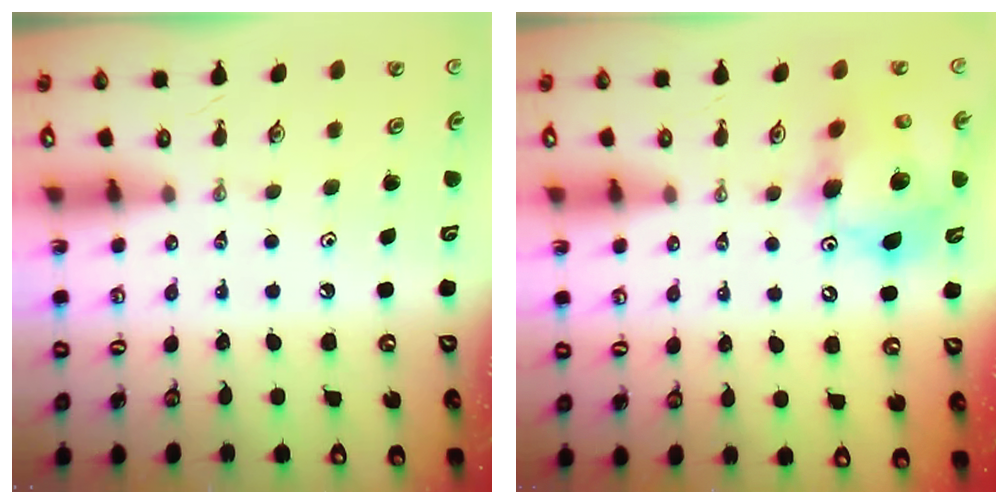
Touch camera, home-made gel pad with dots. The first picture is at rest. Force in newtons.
{"total": 13.6, "press": 13.4, "slide": 2.3}